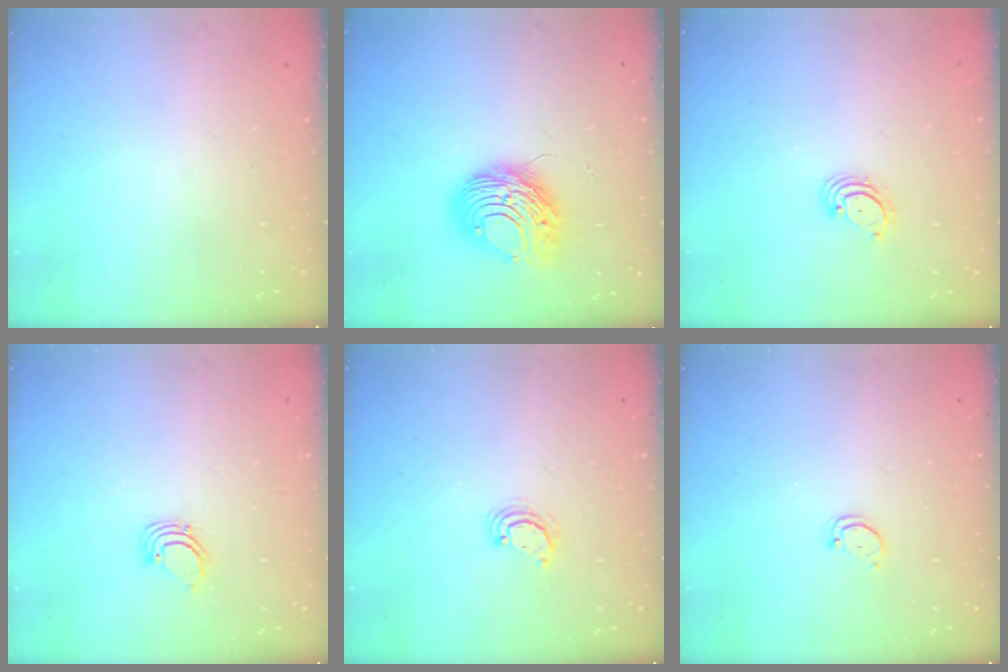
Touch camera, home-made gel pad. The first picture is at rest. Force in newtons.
{"total": 9.7, "press": 9.7, "slide": 1.2}
{"total": 3.1, "press": 3.1, "slide": 0.3}
{"total": 2.2, "press": 2.2, "slide": 0.2}
{"total": 3.0, "press": 3.0, "slide": 0.2}
{"total": 1.8, "press": 1.8, "slide": 0.1}